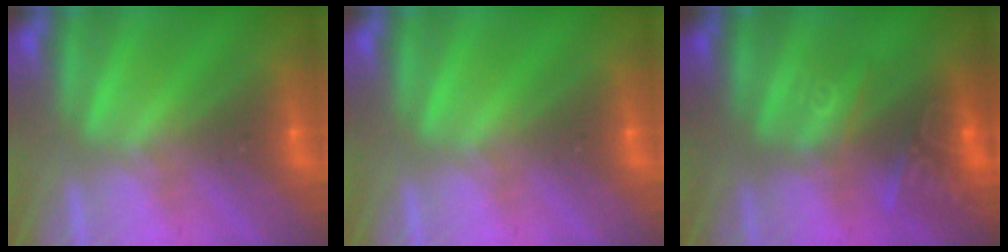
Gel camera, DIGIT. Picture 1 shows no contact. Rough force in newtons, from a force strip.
{"total": 0.0}
{"total": 2.8}